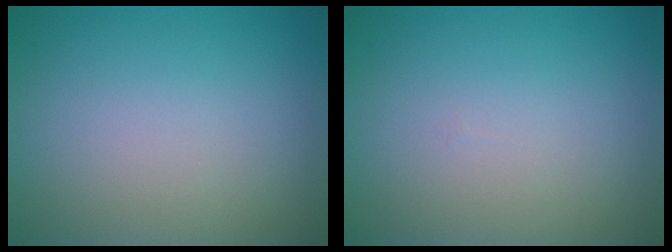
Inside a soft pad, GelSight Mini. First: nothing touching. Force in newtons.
{"total": 0.0}